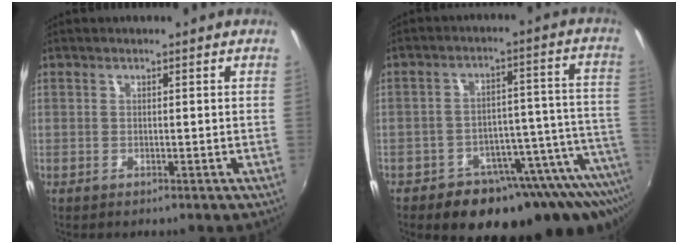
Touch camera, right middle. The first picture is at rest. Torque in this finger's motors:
{"motor_torque": [1.24, -0.90, 0.51, 0.10]}